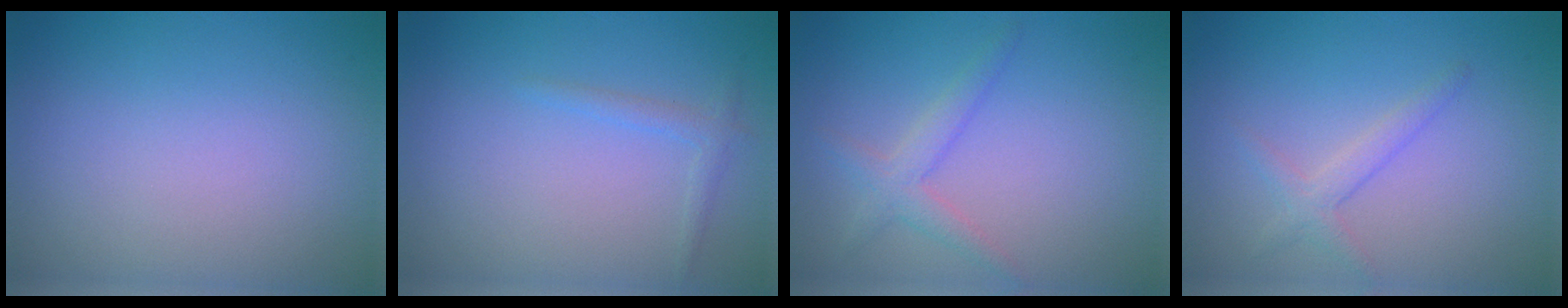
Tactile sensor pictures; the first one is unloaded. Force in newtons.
{"total": 1.1, "press": 1.1, "slide": 0.0}
{"total": 2.2, "press": 2.2, "slide": 0.1}
{"total": 1.8, "press": 1.8, "slide": 0.1}